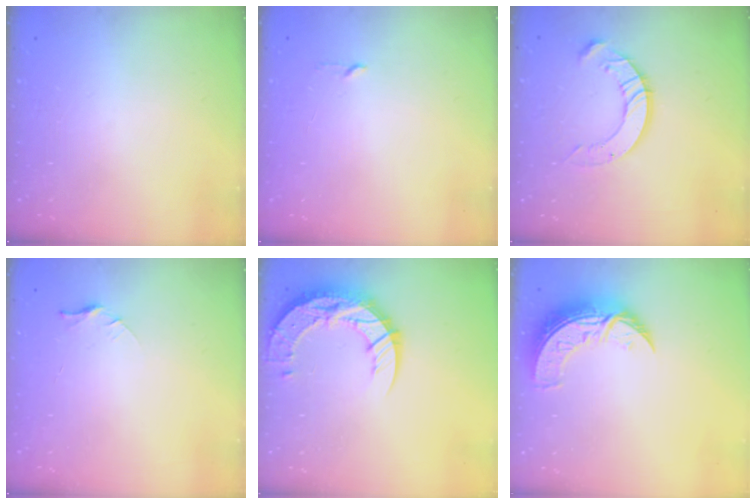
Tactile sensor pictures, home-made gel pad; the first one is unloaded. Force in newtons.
{"total": 2.3, "press": 2.2, "slide": 0.3}
{"total": 8.3, "press": 8.3, "slide": 0.8}
{"total": 4.5, "press": 4.4, "slide": 0.4}
{"total": 14.5, "press": 14.5, "slide": 1.3}
{"total": 9.7, "press": 9.7, "slide": 0.8}